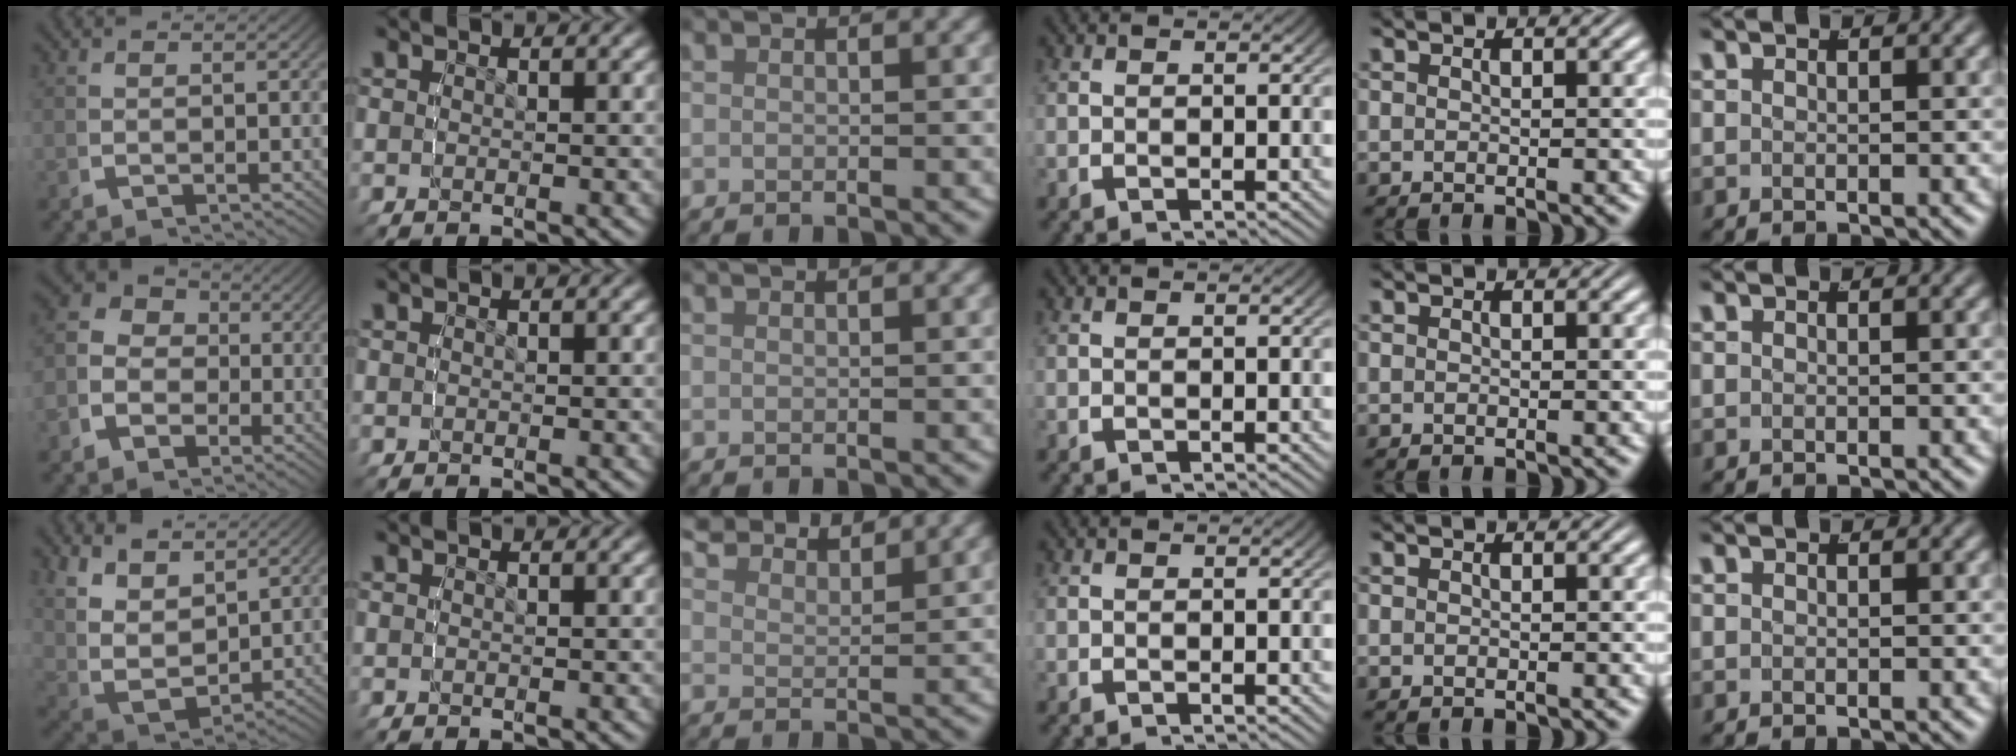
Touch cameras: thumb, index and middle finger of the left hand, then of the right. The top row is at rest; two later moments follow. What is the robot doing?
{"motion": "lift_and_place", "object": "air blower"}